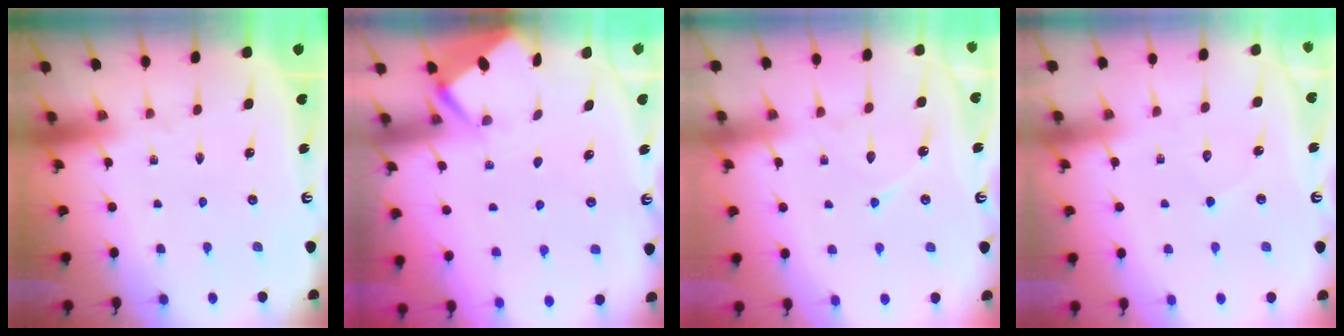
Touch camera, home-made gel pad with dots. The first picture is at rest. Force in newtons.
{"total": 2.7, "press": 2.7, "slide": 0.4}
{"total": 6.6, "press": 6.6, "slide": 0.7}
{"total": 4.4, "press": 4.4, "slide": 0.3}